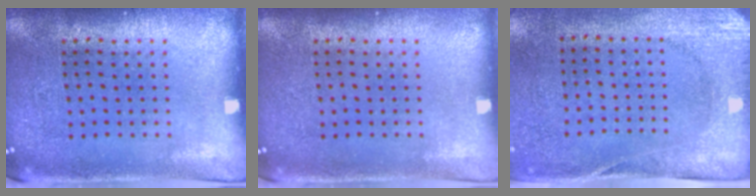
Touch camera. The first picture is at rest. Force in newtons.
{"total": 0.0}
{"total": 2.7, "press": 2.1, "slide": 1.7}